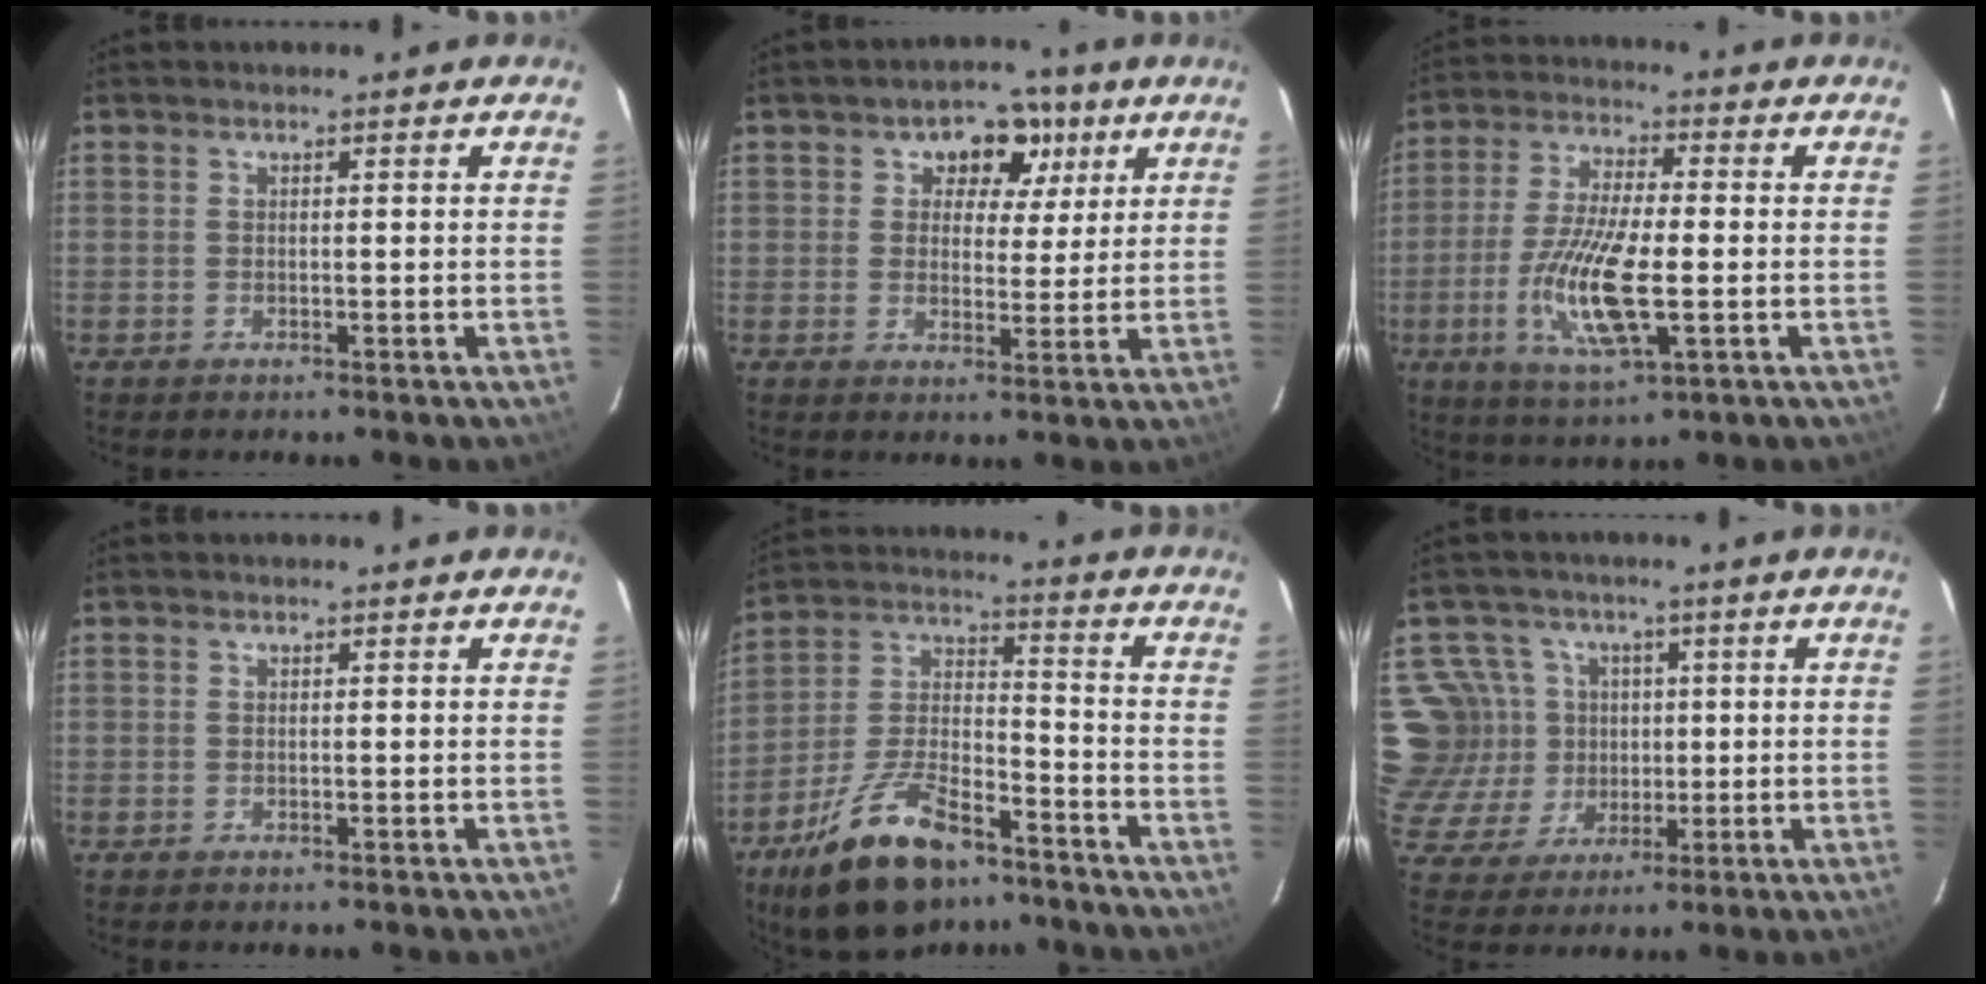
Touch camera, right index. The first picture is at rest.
{"total": 7.4, "force": [3.1, 5.9, 3.3], "torque": [-0.042, 0.011, 0.039]}
{"total": 13.6, "force": [-3.1, 3.8, 12.7], "torque": [-0.260, -0.011, -0.060]}
{"total": 0.0}
{"total": 18.4, "force": [-12.5, 7.8, 11.0], "torque": [-0.221, 0.001, -0.217]}
{"total": 10.6, "force": [2.1, 10.1, 2.2], "torque": [-0.076, 0.011, 0.047]}